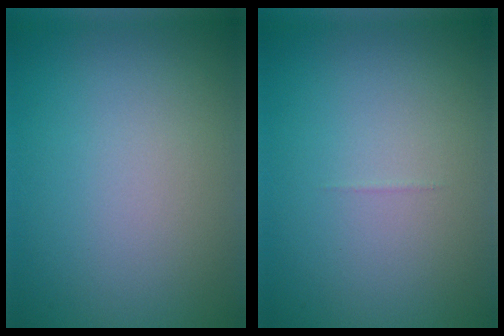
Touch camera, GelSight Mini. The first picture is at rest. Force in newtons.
{"total": 0.0}